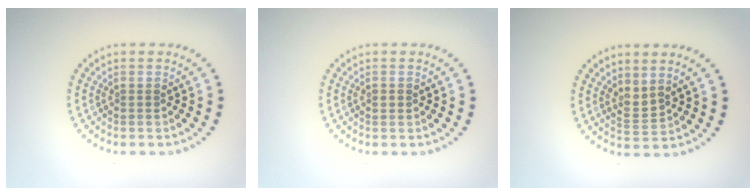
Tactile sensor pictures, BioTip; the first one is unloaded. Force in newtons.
{"total": 0.8, "press": 0.8, "slide": 0.1}
{"total": 1.5, "press": 1.2, "slide": 0.9}